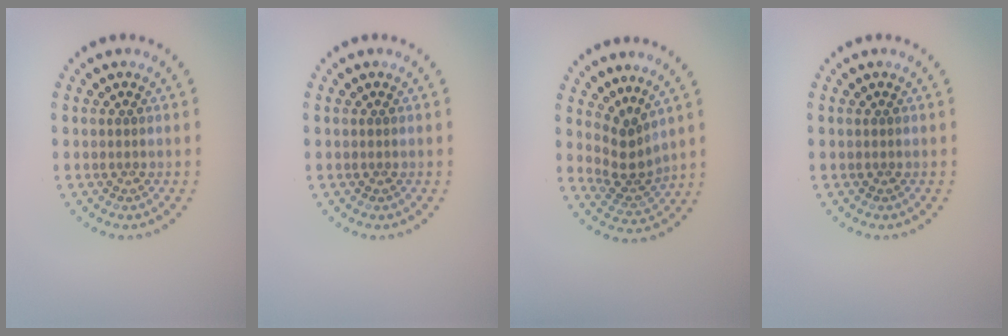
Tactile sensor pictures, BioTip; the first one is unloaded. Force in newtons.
{"total": 0.0}
{"total": 2.9, "press": 2.0, "slide": 2.1}
{"total": 0.0}